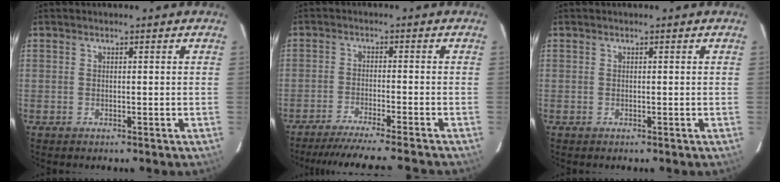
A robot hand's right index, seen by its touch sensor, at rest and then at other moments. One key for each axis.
{"total": 11.9, "fx": -10.9, "fy": -1.0, "fz": 4.7, "tx": -0.097, "ty": -0.013, "tz": -0.170}
{"total": 0.0}